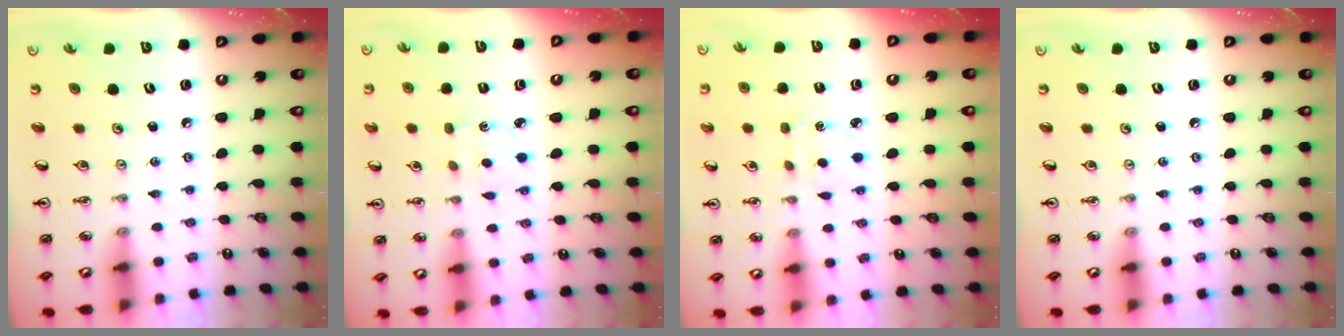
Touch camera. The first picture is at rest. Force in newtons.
{"total": 1.7, "press": 1.7, "slide": 0.5}
{"total": 2.9, "press": 2.9, "slide": 0.4}
{"total": 0.0}